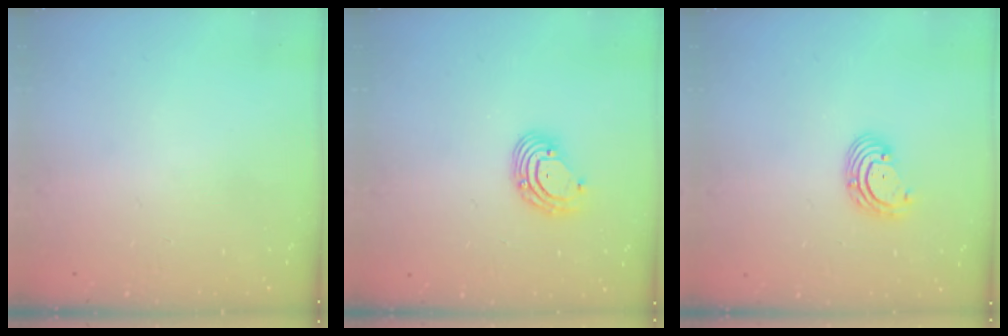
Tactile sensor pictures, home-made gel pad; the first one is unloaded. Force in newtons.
{"total": 5.6, "press": 5.6, "slide": 0.5}
{"total": 2.8, "press": 2.8, "slide": 0.2}